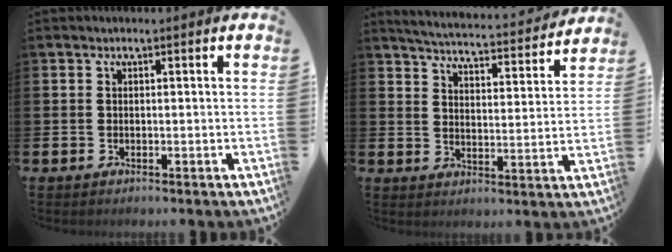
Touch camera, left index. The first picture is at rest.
{"total": 4.8, "force": [4.7, 0.2, 0.9], "torque": [-0.032, -0.043, 0.075]}